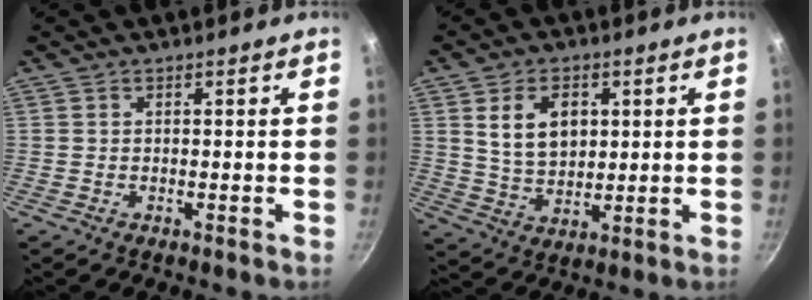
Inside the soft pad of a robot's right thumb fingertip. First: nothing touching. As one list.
[{"total": 9.7, "force": [2.7, 6.6, 6.6], "torque": [-0.096, -0.014, 0.058]}]